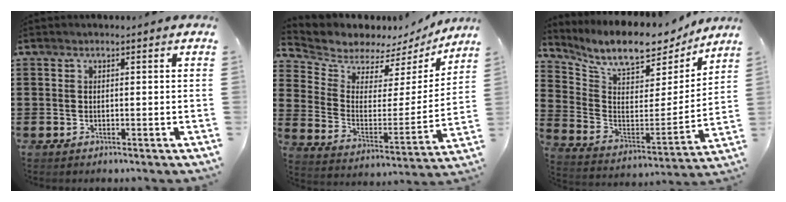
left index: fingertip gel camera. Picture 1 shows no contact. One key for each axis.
{"total": 5.8, "fx": 5.5, "fy": 1.9, "fz": 0.3, "tx": -0.045, "ty": -0.047, "tz": 0.094}
{"total": 9.2, "fx": 8.0, "fy": 2.5, "fz": 3.7, "tx": -0.098, "ty": -0.063, "tz": 0.134}